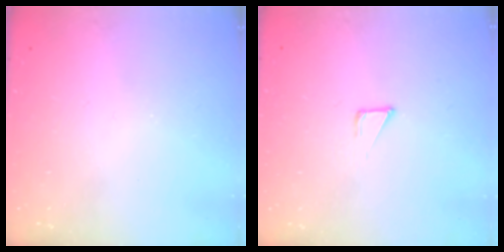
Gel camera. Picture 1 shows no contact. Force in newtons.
{"total": 2.1, "press": 2.1, "slide": 0.1}